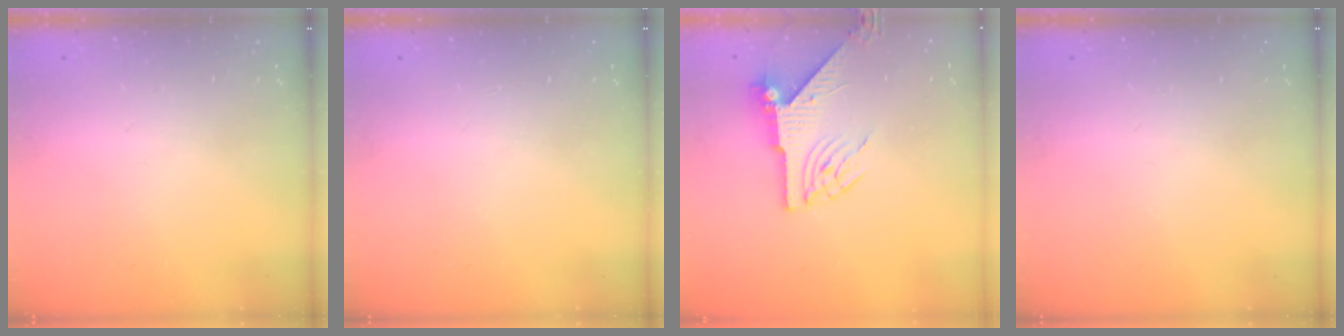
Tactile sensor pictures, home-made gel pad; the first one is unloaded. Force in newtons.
{"total": 0.0}
{"total": 6.8, "press": 6.8, "slide": 0.5}
{"total": 0.0}